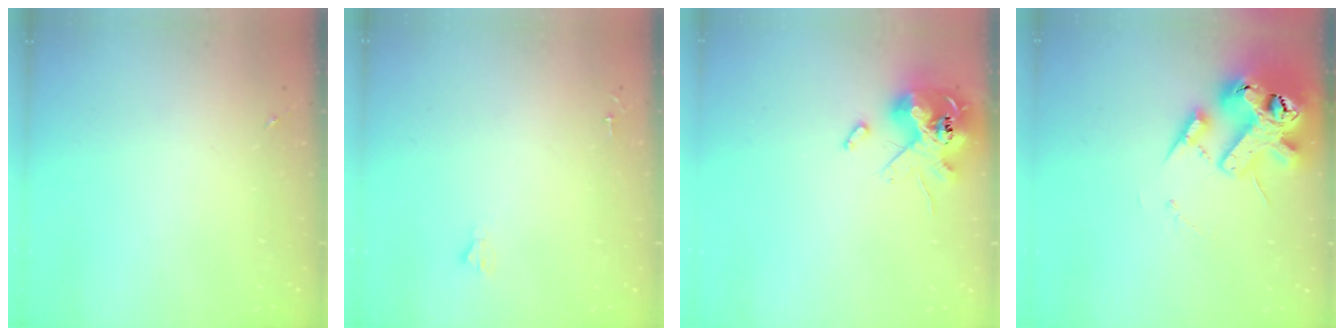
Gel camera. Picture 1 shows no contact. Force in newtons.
{"total": 1.8, "press": 1.8, "slide": 0.1}
{"total": 13.8, "press": 13.6, "slide": 2.2}
{"total": 18.8, "press": 18.6, "slide": 2.9}